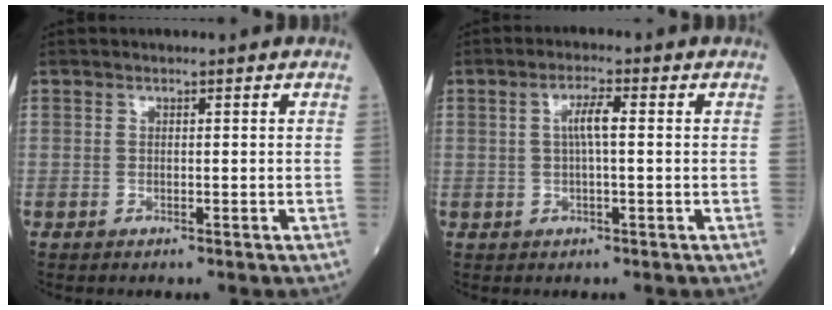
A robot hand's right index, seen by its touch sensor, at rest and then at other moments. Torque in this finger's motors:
{"motor_torque": [0.77, 0.25, 0.35, 0.10]}